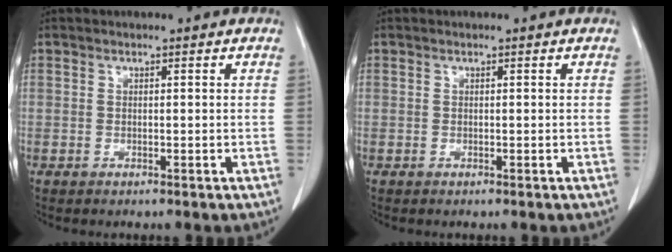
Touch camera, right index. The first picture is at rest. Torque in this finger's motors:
{"motor_torque": [0.01, 0.02, 0.02, 0.01]}